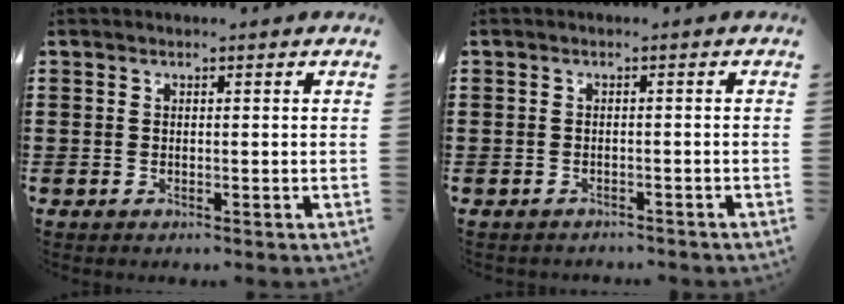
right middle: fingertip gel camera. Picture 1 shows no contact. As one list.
[{"total": 0.9, "force": [-0.9, 0.3, -0.2], "torque": [0.002, 0.003, -0.021]}]